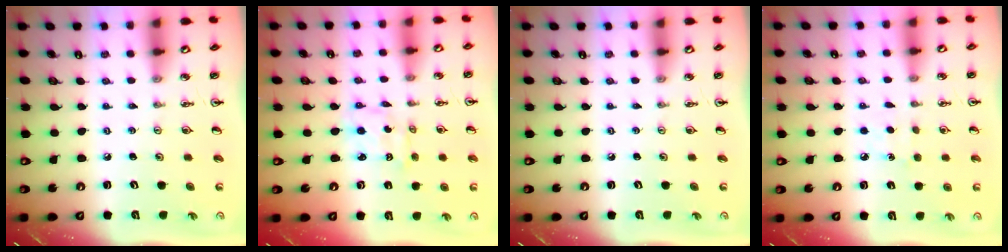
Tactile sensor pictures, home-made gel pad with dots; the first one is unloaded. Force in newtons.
{"total": 1.7, "press": 1.7, "slide": 0.0}
{"total": 0.0}
{"total": 5.5, "press": 5.5, "slide": 0.7}